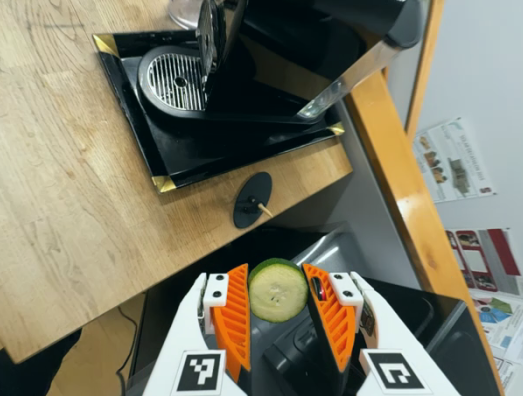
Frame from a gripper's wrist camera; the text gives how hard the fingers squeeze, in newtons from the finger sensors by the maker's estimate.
{"total": 9.1, "left": 9.1, "right": 9.1}